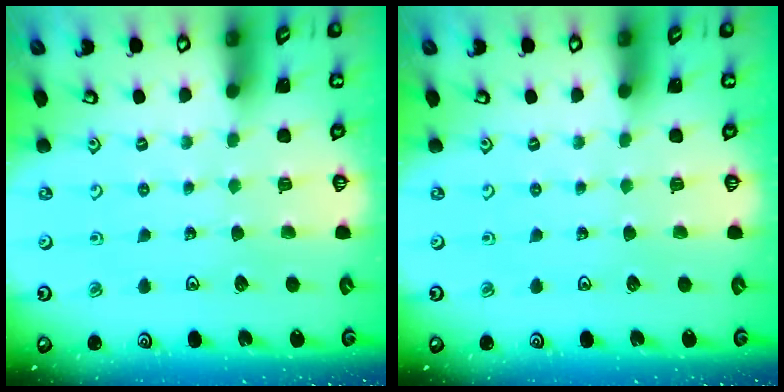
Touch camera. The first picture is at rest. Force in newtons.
{"total": 0.0}